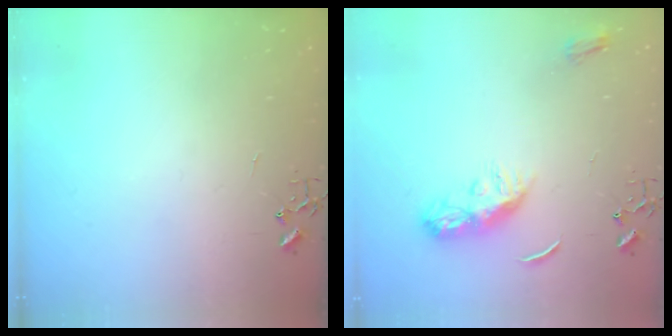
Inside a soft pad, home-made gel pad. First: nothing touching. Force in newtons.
{"total": 9.0, "press": 9.0, "slide": 0.2}